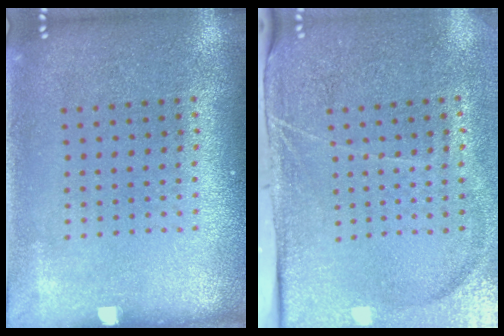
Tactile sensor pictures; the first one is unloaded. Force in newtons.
{"total": 4.3, "press": 3.5, "slide": 2.5}